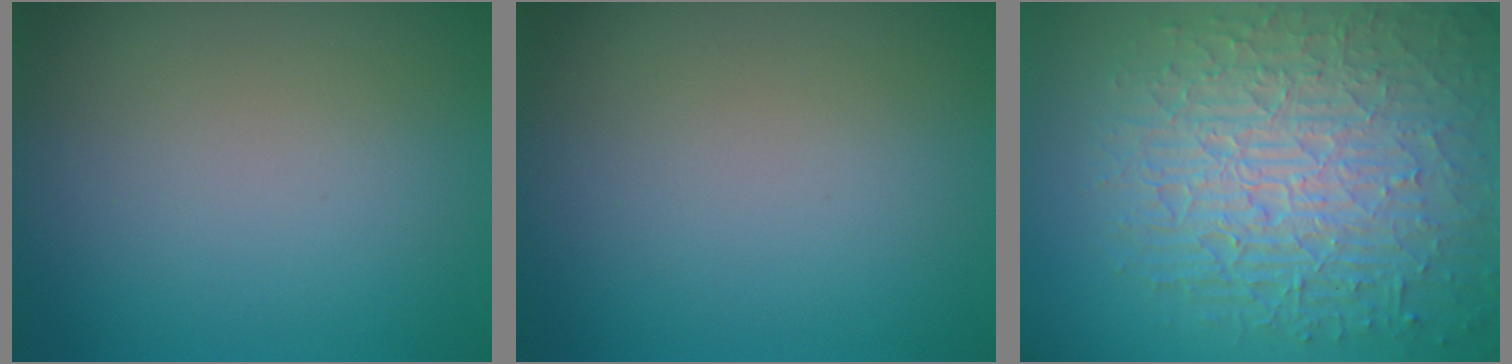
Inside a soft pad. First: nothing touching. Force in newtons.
{"total": 0.0}
{"total": 10.3, "press": 6.7, "slide": 7.9}